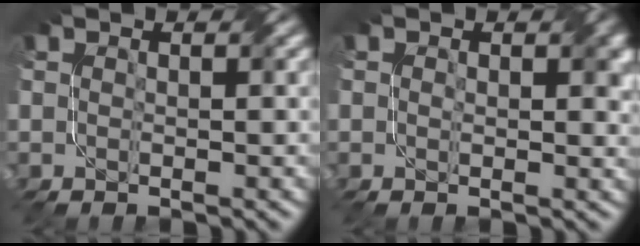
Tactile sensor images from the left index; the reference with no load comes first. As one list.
[{"total": 2.2, "force": [0.5, 1.3, 1.6], "torque": [-0.019, -0.003, 0.007]}]